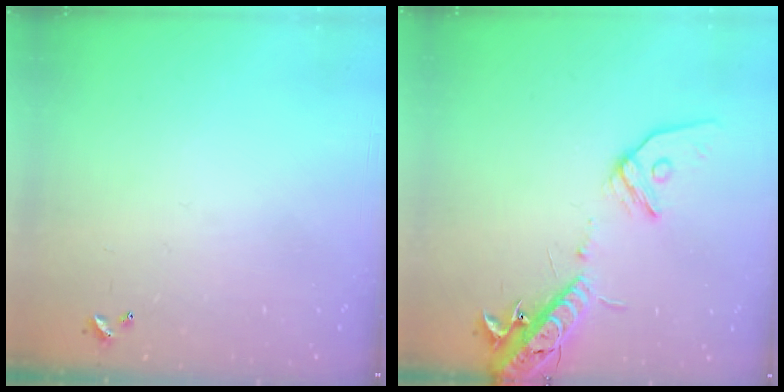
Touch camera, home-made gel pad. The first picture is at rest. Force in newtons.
{"total": 15.4, "press": 15.0, "slide": 3.5}